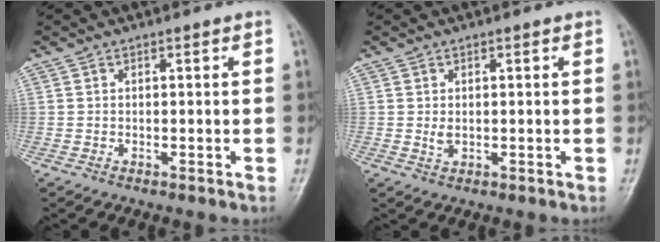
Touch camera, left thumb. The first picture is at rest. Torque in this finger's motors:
{"motor_torque": [-0.08, 0.04, -0.08, -0.04, 0.00]}